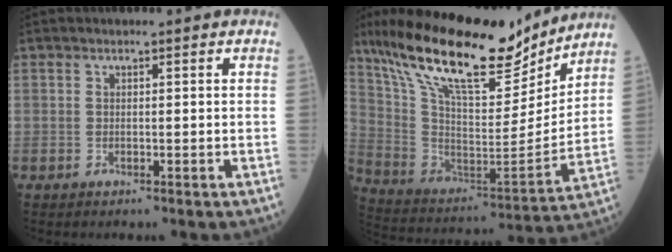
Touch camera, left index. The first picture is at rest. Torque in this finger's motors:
{"motor_torque": [1.07, -1.07, 0.95, 0.21]}